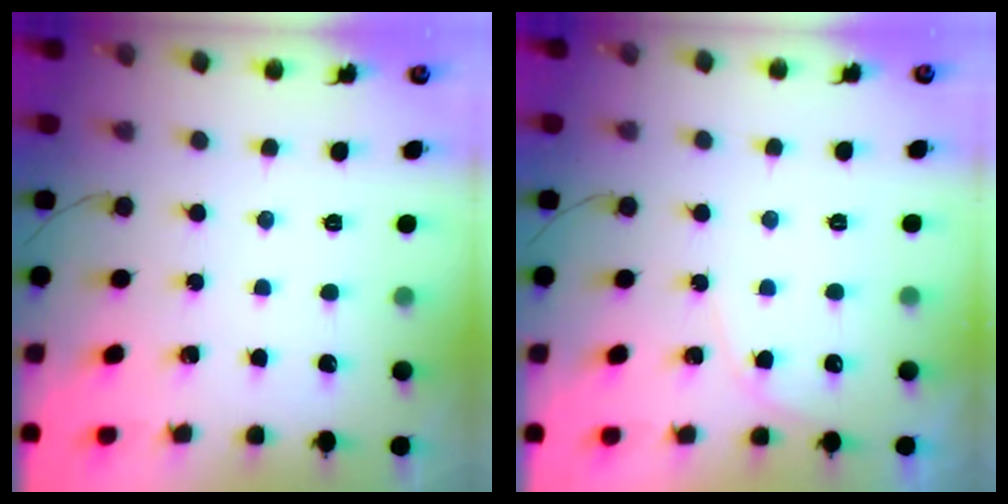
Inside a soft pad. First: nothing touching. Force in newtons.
{"total": 4.0, "press": 3.9, "slide": 0.3}